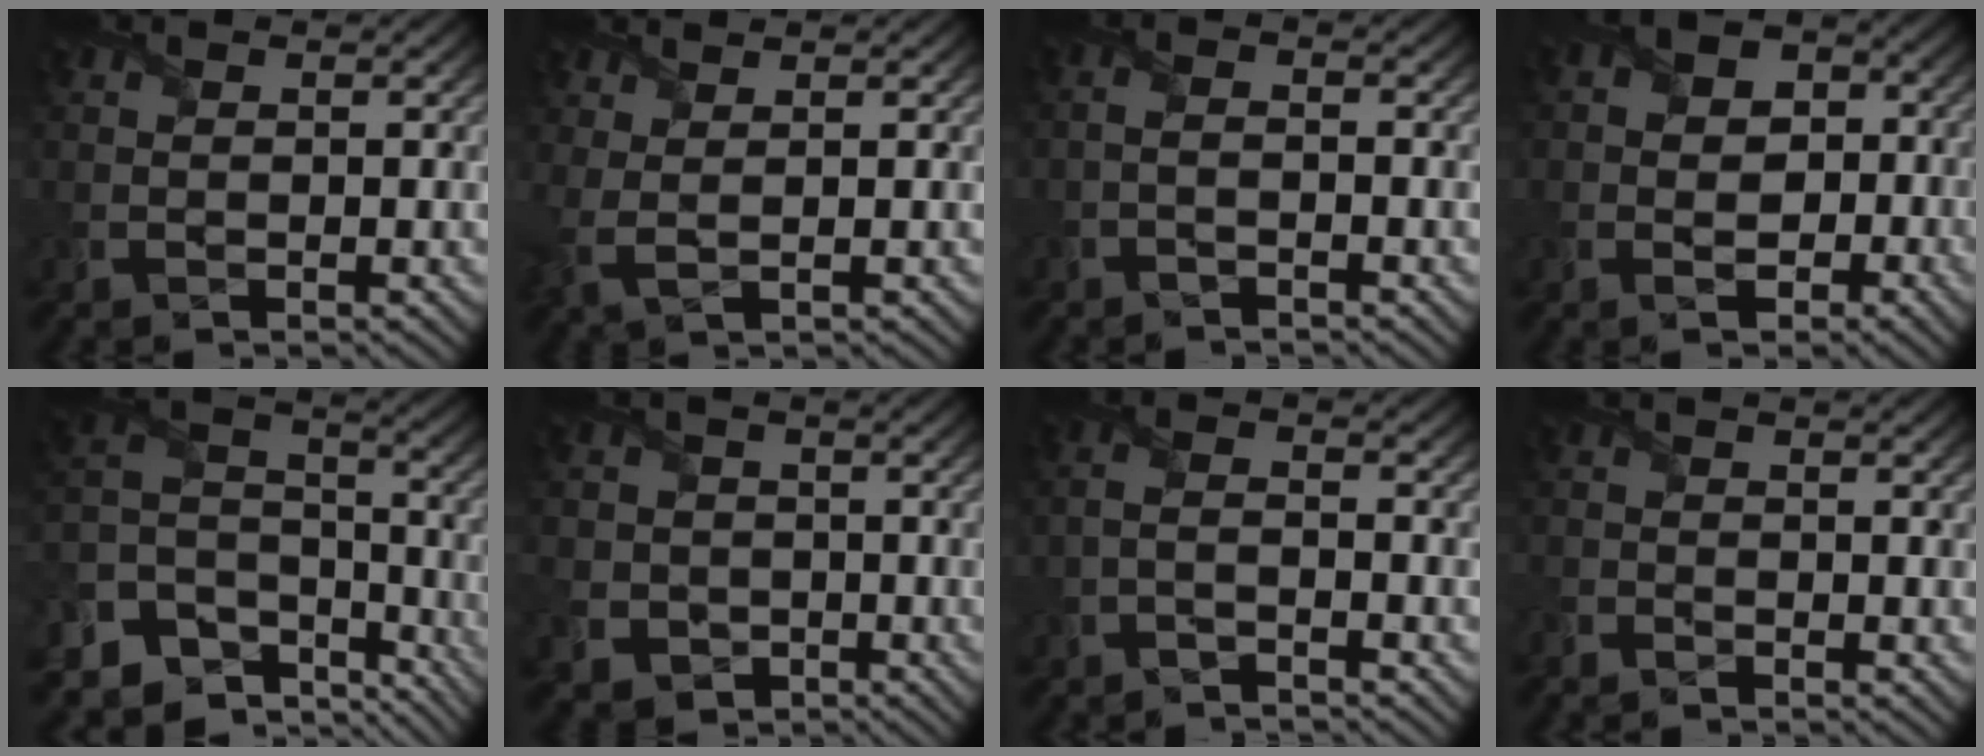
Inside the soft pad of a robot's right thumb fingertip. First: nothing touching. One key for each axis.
{"total": 2.6, "fx": 1.3, "fy": 0.5, "fz": 2.3, "tx": -0.063, "ty": 0.006, "tz": 0.027}
{"total": 1.5, "fx": -1.2, "fy": 0.0, "fz": 0.9, "tx": -0.018, "ty": 0.005, "tz": -0.027}
{"total": 5.5, "fx": -1.0, "fy": 4.2, "fz": 3.5, "tx": -0.049, "ty": 0.006, "tz": -0.030}
{"total": 12.0, "fx": -7.9, "fy": 7.3, "fz": 5.2, "tx": -0.149, "ty": -0.025, "tz": -0.137}
{"total": 5.4, "fx": -1.6, "fy": 5.0, "fz": 0.8, "tx": -0.046, "ty": -0.002, "tz": -0.054}
{"total": 2.1, "fx": -1.8, "fy": -0.2, "fz": 1.0, "tx": -0.023, "ty": 0.004, "tz": -0.046}
{"total": 1.7, "fx": -1.6, "fy": 0.3, "fz": 0.3, "tx": -0.009, "ty": -0.002, "tz": -0.039}